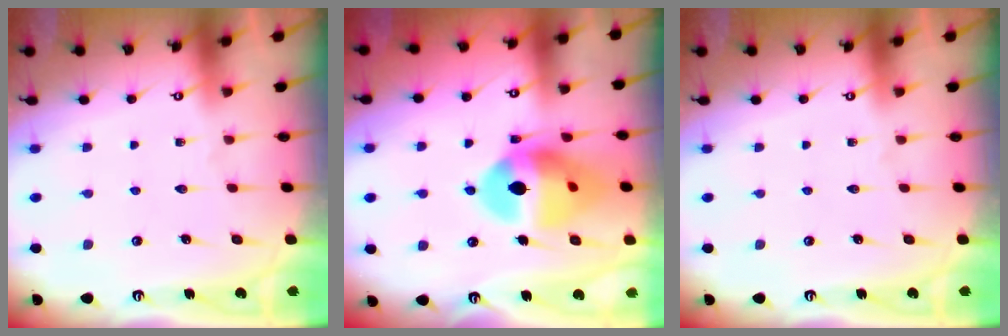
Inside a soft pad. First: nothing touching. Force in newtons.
{"total": 15.8, "press": 15.8, "slide": 1.3}
{"total": 0.0}